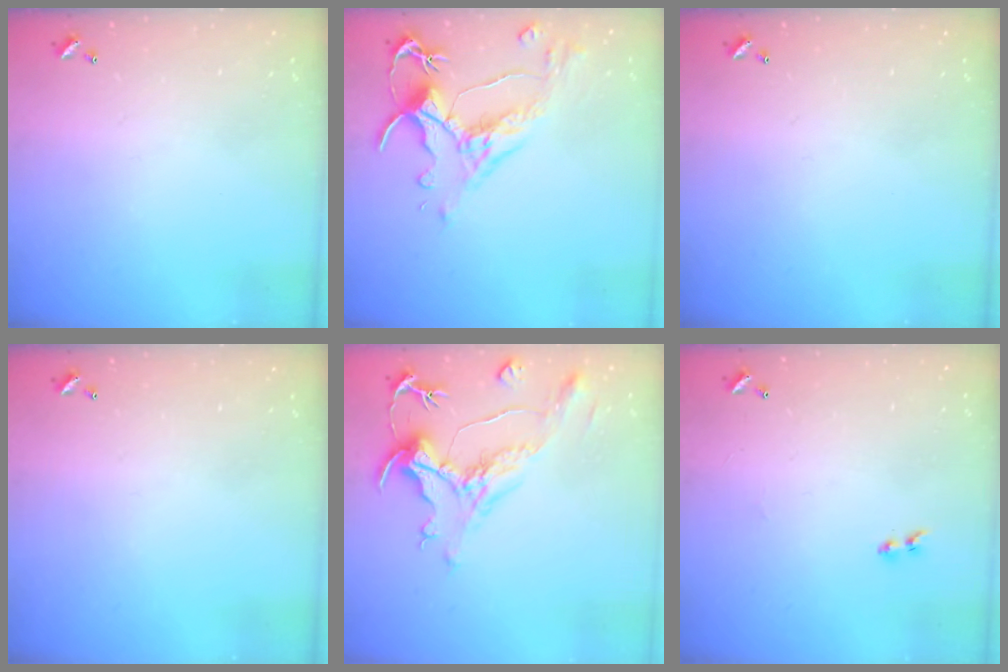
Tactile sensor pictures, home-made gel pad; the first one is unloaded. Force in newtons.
{"total": 3.3, "press": 3.0, "slide": 1.4}
{"total": 0.0}
{"total": 0.0}
{"total": 1.6, "press": 0.0, "slide": 1.6}
{"total": 1.3, "press": 1.1, "slide": 0.7}